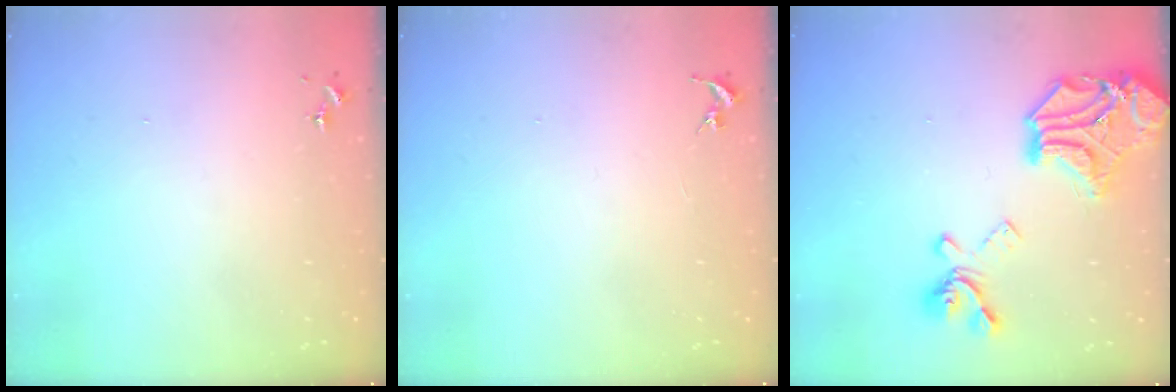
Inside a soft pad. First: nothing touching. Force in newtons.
{"total": 0.0}
{"total": 23.2, "press": 23.0, "slide": 2.9}